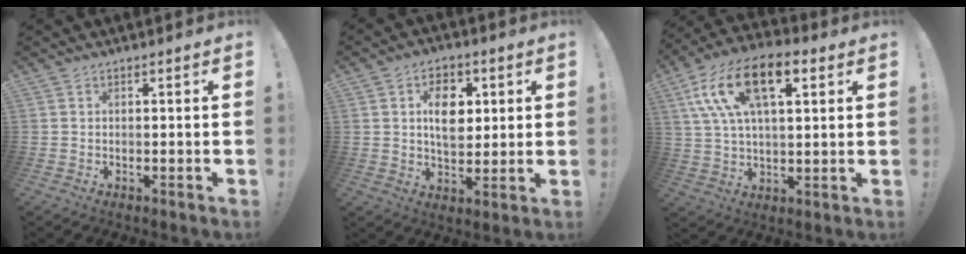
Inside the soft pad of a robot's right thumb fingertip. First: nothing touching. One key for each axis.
{"total": 10.5, "fx": 3.0, "fy": 7.5, "fz": 6.8, "tx": -0.087, "ty": -0.003, "tz": 0.053}
{"total": 18.2, "fx": 7.5, "fy": 9.2, "fz": 13.8, "tx": -0.254, "ty": -0.010, "tz": 0.132}